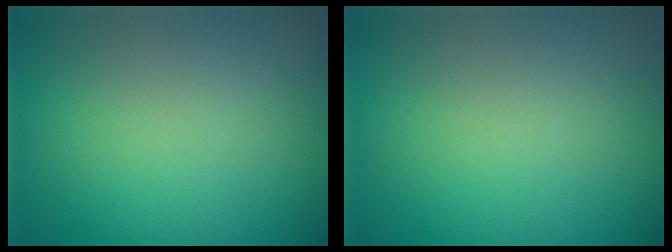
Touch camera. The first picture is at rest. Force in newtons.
{"total": 0.0}